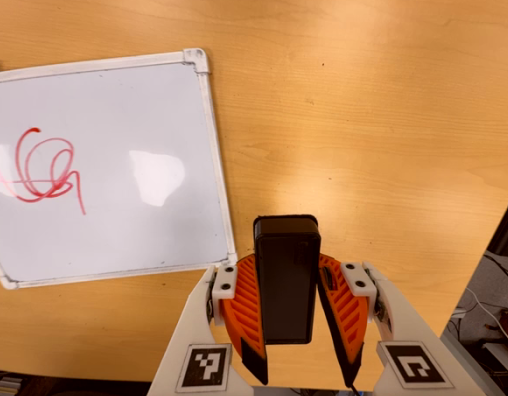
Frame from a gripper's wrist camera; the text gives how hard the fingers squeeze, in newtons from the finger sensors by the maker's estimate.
{"total": 7.9, "left": 7.0, "right": 8.8}